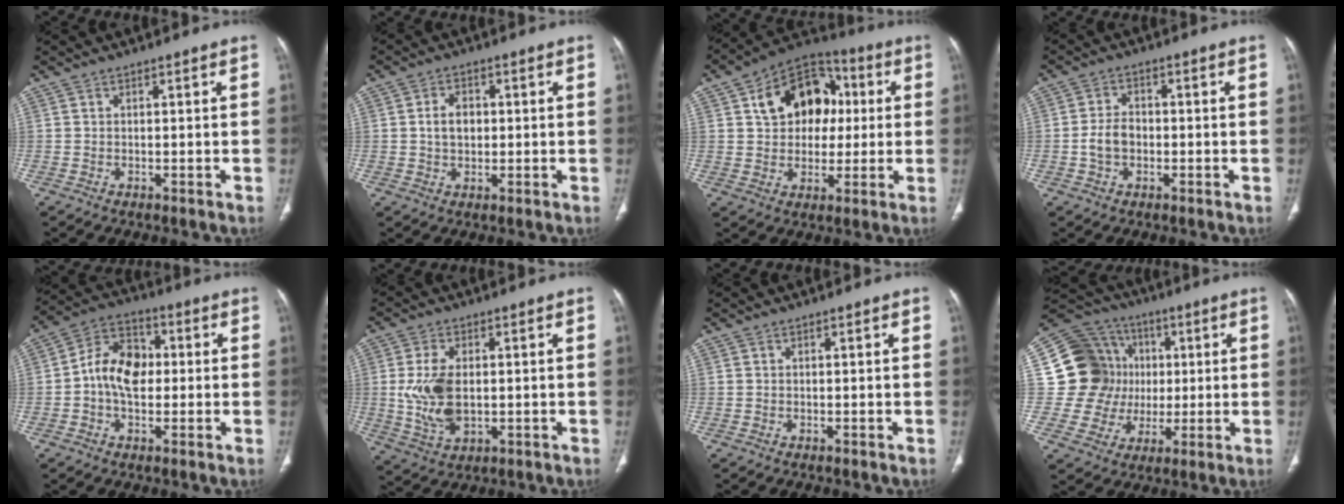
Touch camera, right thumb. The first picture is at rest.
{"total": 4.5, "force": [0.3, 3.3, 3.0], "torque": [-0.041, 0.007, 0.003]}
{"total": 16.0, "force": [3.4, 11.8, 10.3], "torque": [-0.114, 0.019, 0.049]}
{"total": 4.7, "force": [-1.0, 3.4, 3.1], "torque": [-0.056, 0.016, -0.019]}
{"total": 10.5, "force": [-0.2, 7.3, 7.5], "torque": [-0.117, 0.027, -0.015]}
{"total": 9.0, "force": [0.1, 5.4, 7.2], "torque": [-0.147, -0.005, 0.011]}
{"total": 0.0}
{"total": 16.6, "force": [1.7, 15.7, 5.0], "torque": [-0.050, 0.031, 0.040]}